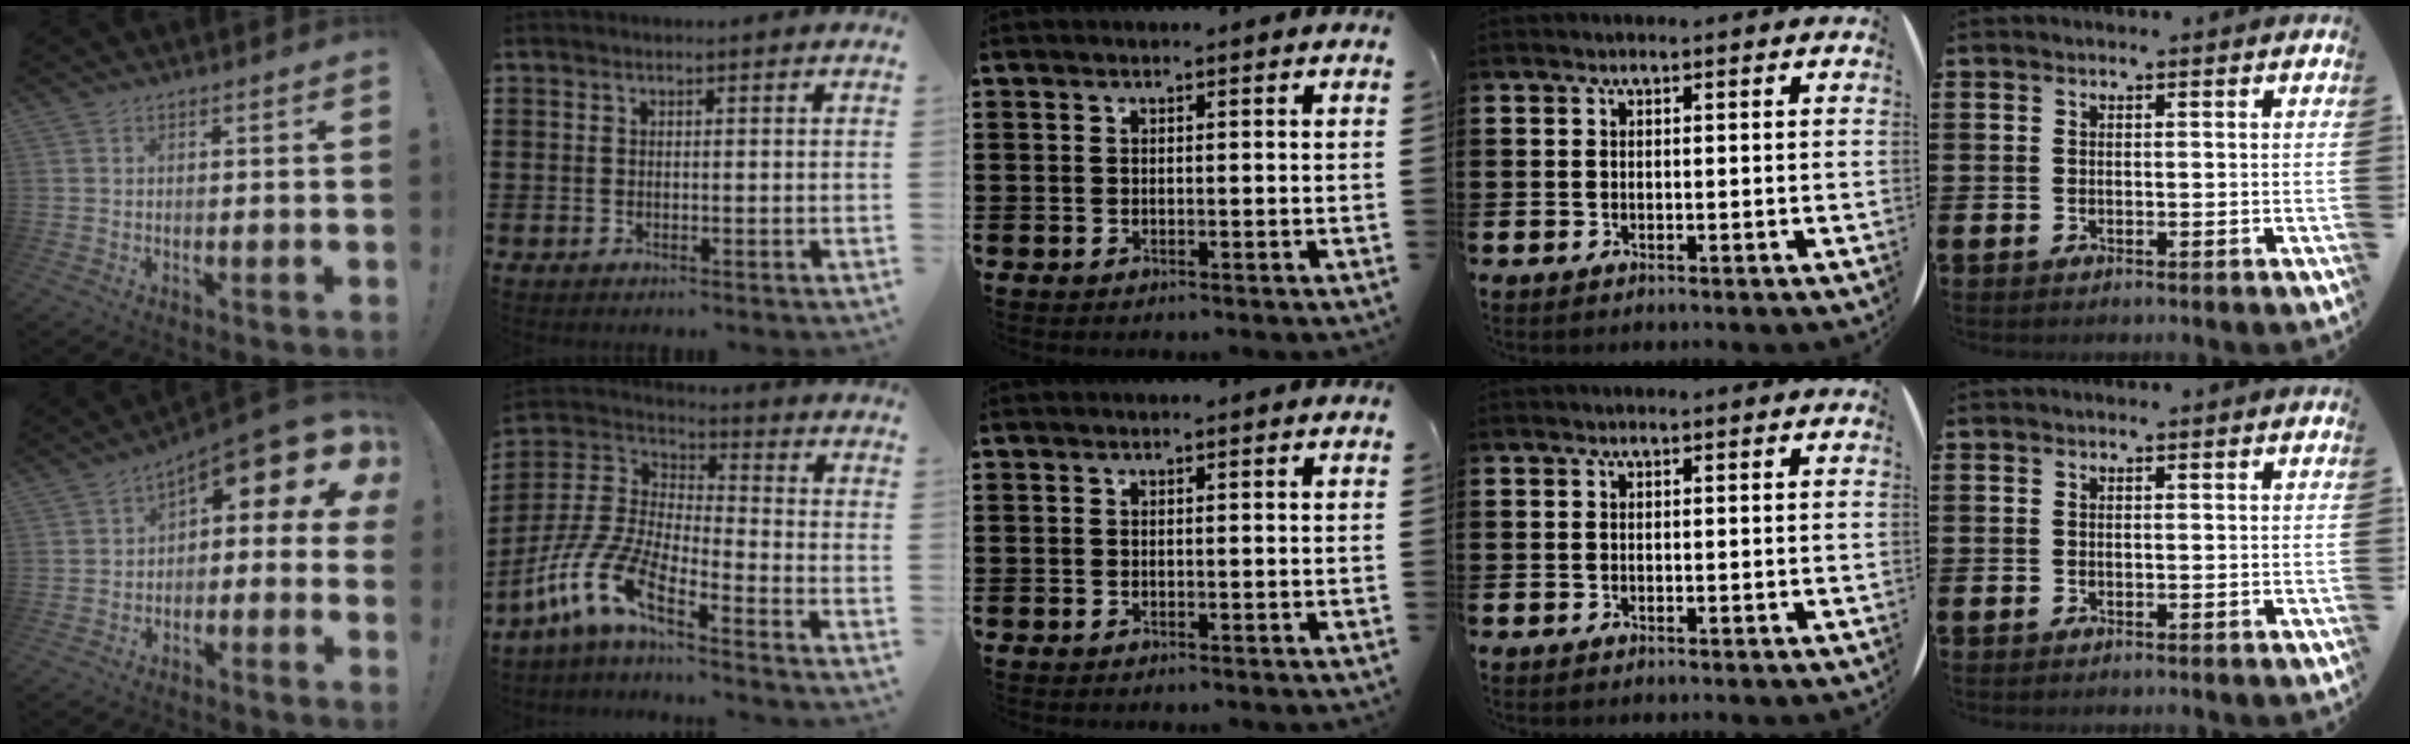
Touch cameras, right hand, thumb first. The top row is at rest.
{"thumb": {"total": 8.5, "force": [3.7, 3.3, 6.9], "torque": [-0.083, -0.042, 0.052]}, "index": {"total": 9.2, "force": [-7.1, 1.9, 5.6], "torque": [-0.161, -0.019, -0.153]}}